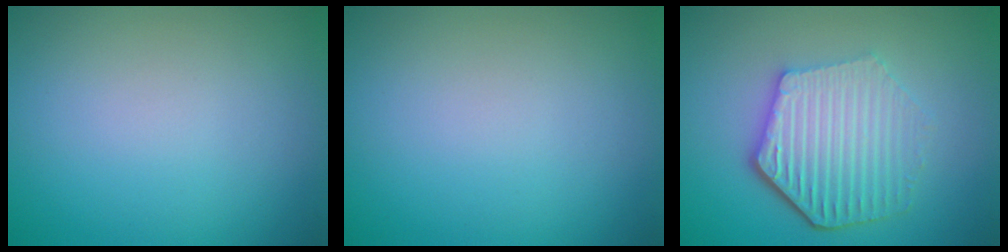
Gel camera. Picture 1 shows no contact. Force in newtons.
{"total": 0.0}
{"total": 6.1, "press": 4.5, "slide": 4.1}